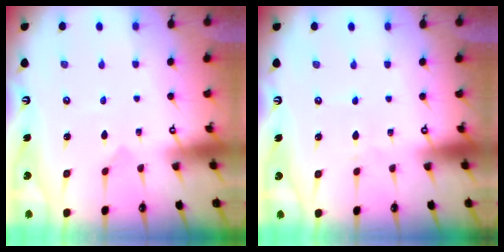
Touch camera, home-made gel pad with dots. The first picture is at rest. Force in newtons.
{"total": 1.8, "press": 1.7, "slide": 0.2}